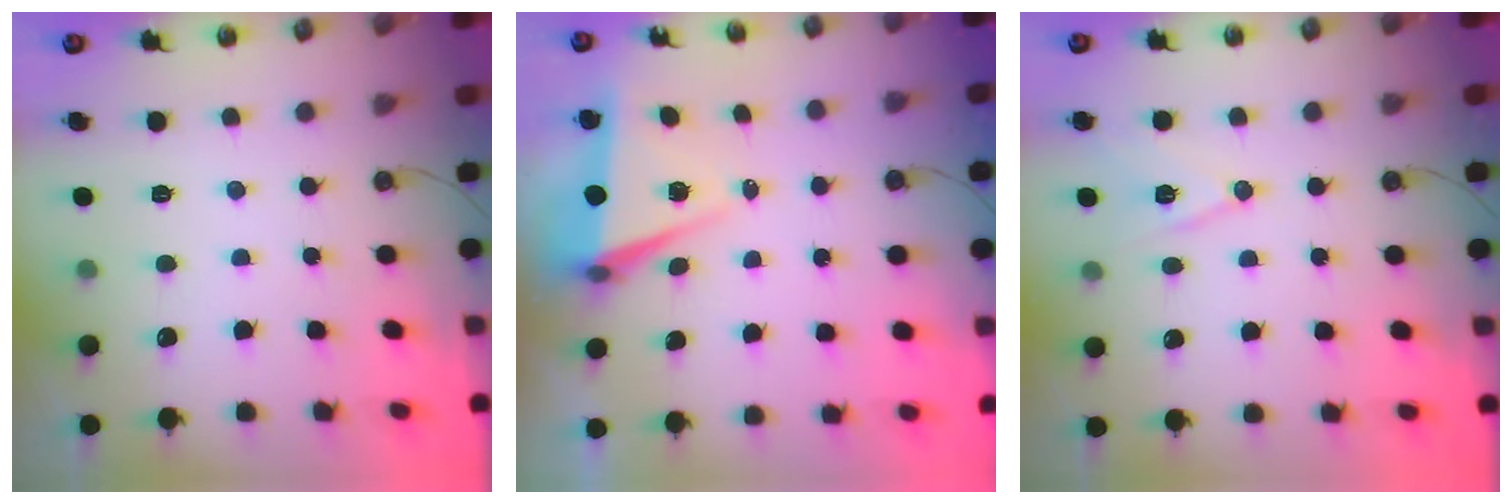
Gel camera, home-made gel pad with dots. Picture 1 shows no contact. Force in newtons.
{"total": 6.9, "press": 5.4, "slide": 4.3}
{"total": 10.4, "press": 9.8, "slide": 3.5}